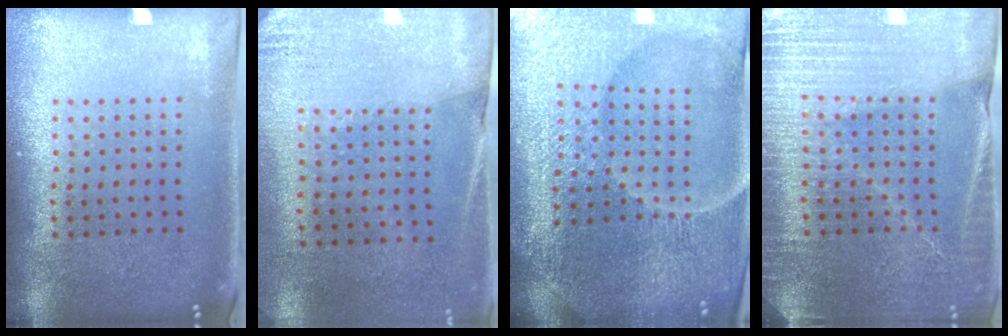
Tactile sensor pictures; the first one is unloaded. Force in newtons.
{"total": 2.7, "press": 2.4, "slide": 1.3}
{"total": 5.9, "press": 5.4, "slide": 2.4}
{"total": 3.9, "press": 3.7, "slide": 1.2}